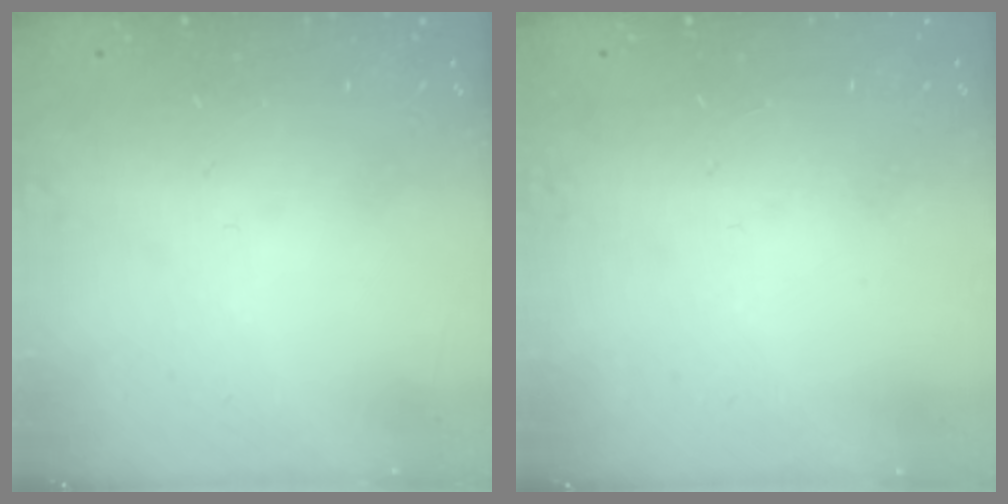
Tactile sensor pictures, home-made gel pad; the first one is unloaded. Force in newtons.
{"total": 0.0}